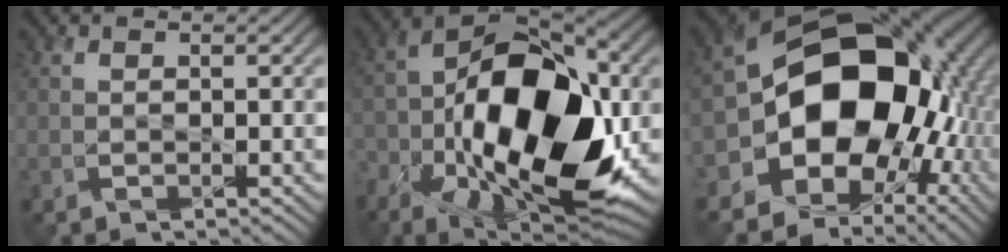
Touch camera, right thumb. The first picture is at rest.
{"total": 20.2, "force": [-4.5, 11.1, 16.3], "torque": [-0.303, -0.021, -0.067]}
{"total": 18.5, "force": [-0.8, 14.5, 11.5], "torque": [-0.181, -0.017, -0.004]}